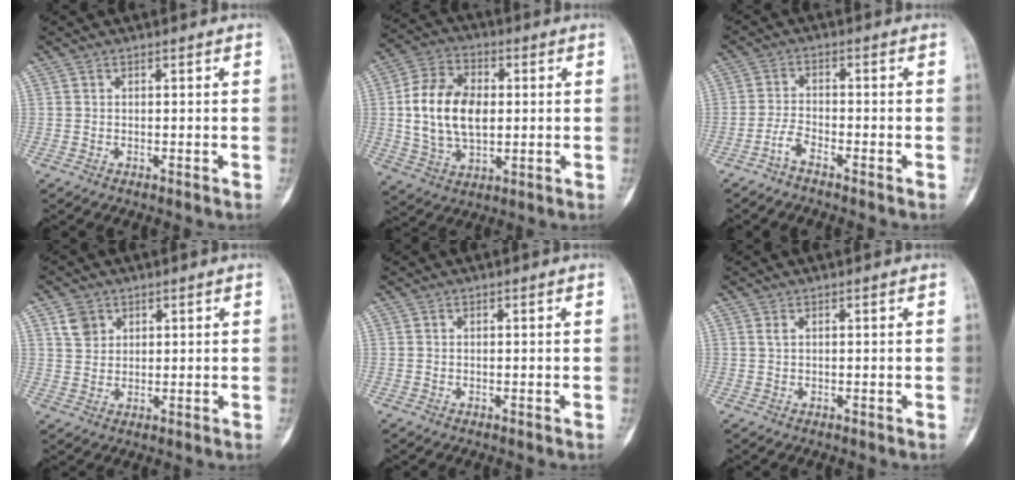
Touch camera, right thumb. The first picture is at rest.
{"total": 14.6, "force": [0.9, 9.3, 11.2], "torque": [-0.197, 0.008, 0.020]}
{"total": 3.0, "force": [-2.4, 0.8, 1.6], "torque": [-0.035, 0.017, -0.053]}
{"total": 4.0, "force": [2.1, 3.1, 1.4], "torque": [-0.013, -0.008, 0.043]}
{"total": 0.0}
{"total": 0.6, "force": [0.3, 0.2, 0.5], "torque": [-0.014, 0.004, 0.007]}